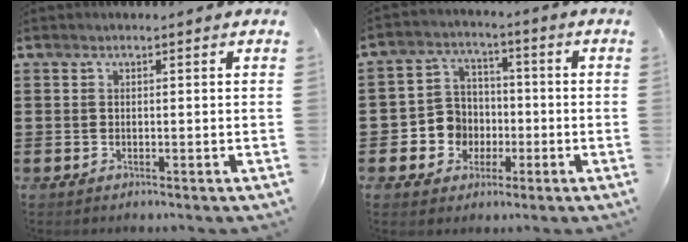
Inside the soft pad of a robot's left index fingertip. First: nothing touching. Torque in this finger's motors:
{"motor_torque": [0.30, 0.27, 0.16, 0.02]}